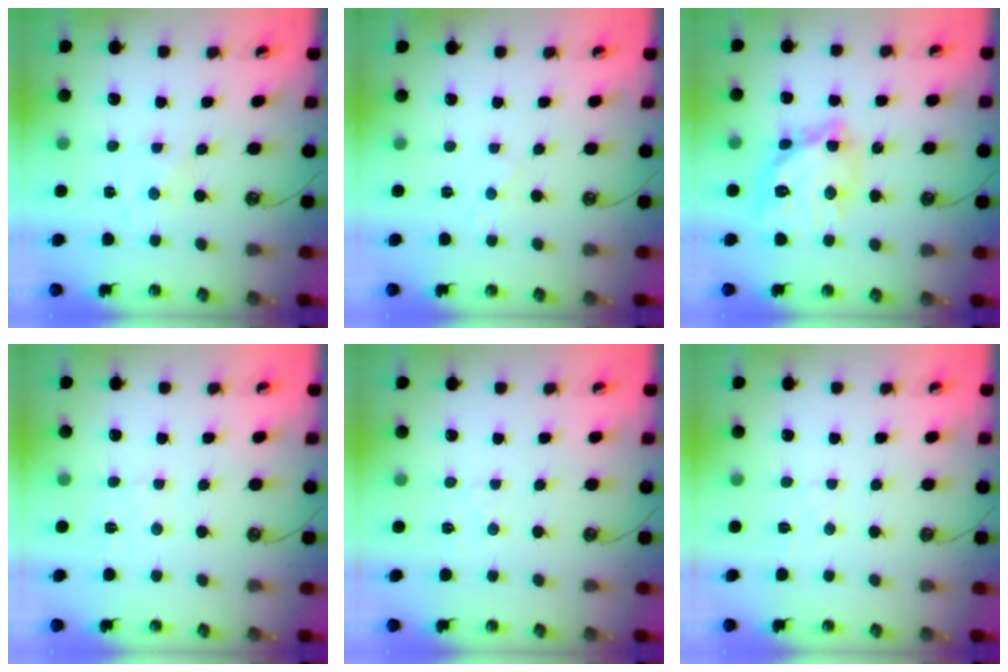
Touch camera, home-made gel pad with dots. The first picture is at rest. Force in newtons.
{"total": 2.8, "press": 2.8, "slide": 0.3}
{"total": 17.2, "press": 17.2, "slide": 1.2}
{"total": 2.5, "press": 2.5, "slide": 0.4}
{"total": 3.3, "press": 3.3, "slide": 0.5}
{"total": 3.6, "press": 3.5, "slide": 0.5}